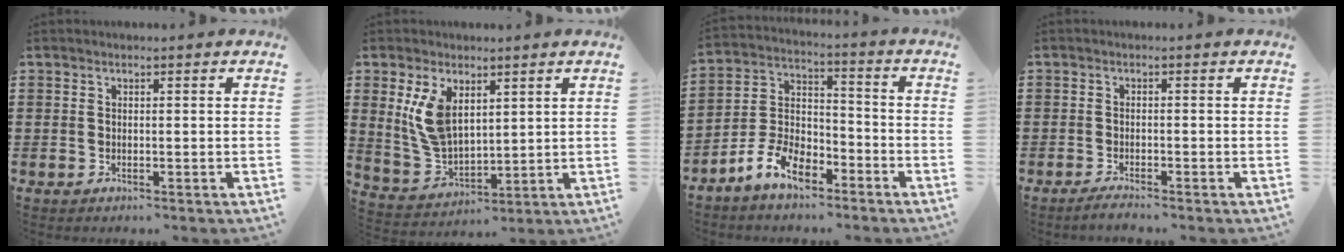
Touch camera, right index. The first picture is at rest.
{"total": 7.9, "force": [3.2, 4.8, 5.4], "torque": [-0.140, 0.004, 0.056]}
{"total": 8.4, "force": [-5.8, 4.2, 4.3], "torque": [-0.106, 0.015, -0.115]}
{"total": 1.5, "force": [-1.4, -0.1, 0.5], "torque": [-0.009, -0.002, -0.026]}